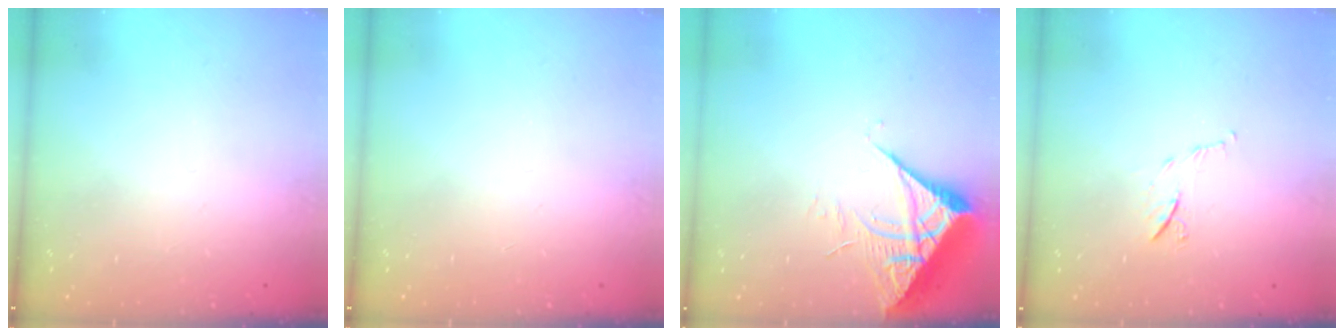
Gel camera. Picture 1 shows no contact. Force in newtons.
{"total": 0.0}
{"total": 7.2, "press": 7.2, "slide": 0.8}
{"total": 7.0, "press": 7.0, "slide": 0.7}